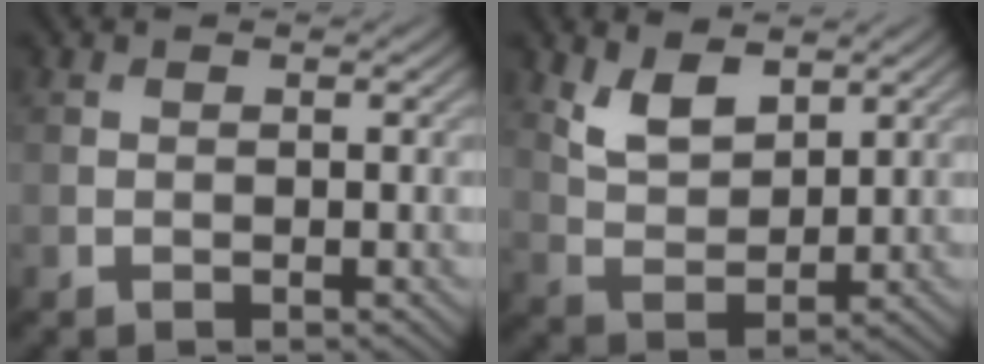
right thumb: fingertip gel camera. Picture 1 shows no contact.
{"total": 5.2, "force": [3.2, 2.6, 3.2], "torque": [-0.075, -0.010, 0.068]}